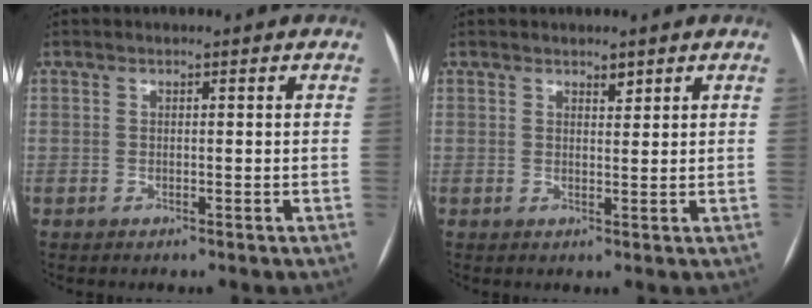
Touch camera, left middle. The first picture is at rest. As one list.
[{"total": 1.3, "force": [1.1, 0.5, 0.7], "torque": [-0.011, -0.001, 0.017]}]